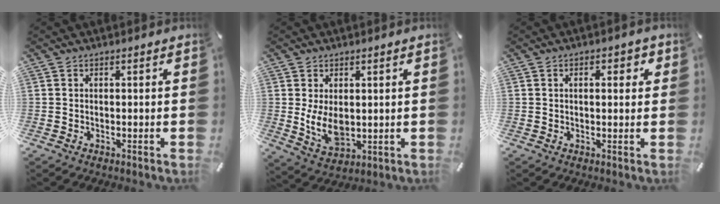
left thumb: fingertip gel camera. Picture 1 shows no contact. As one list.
[{"total": 7.9, "force": [0.8, 5.1, 6.0], "torque": [-0.131, -0.008, 0.015]}, {"total": 2.9, "force": [0.7, 1.5, 2.4], "torque": [-0.033, 0.003, 0.005]}]